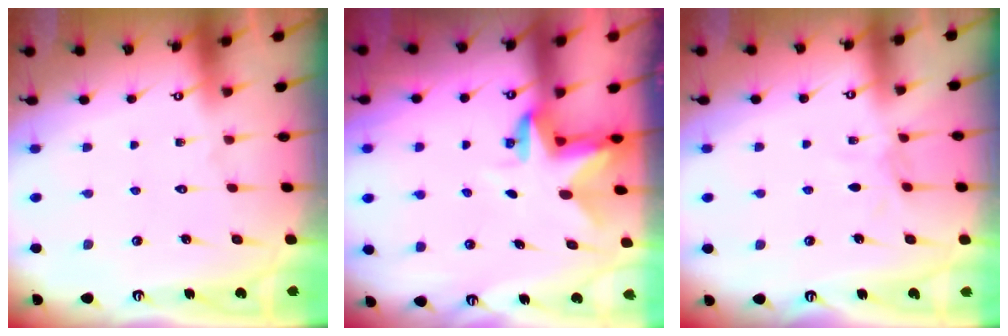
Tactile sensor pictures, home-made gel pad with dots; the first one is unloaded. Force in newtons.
{"total": 3.0, "press": 2.9, "slide": 0.5}
{"total": 3.8, "press": 3.7, "slide": 0.5}